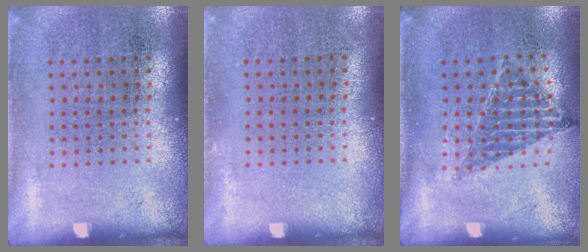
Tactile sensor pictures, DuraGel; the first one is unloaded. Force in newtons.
{"total": 0.0}
{"total": 0.8, "press": 0.8, "slide": 0.1}